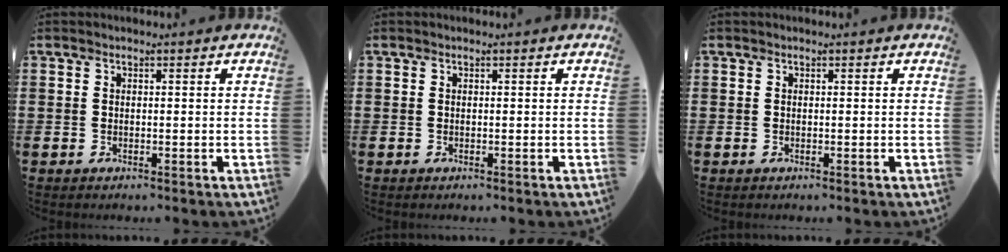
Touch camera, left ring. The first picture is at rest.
{"total": 0.0}
{"total": 0.0}